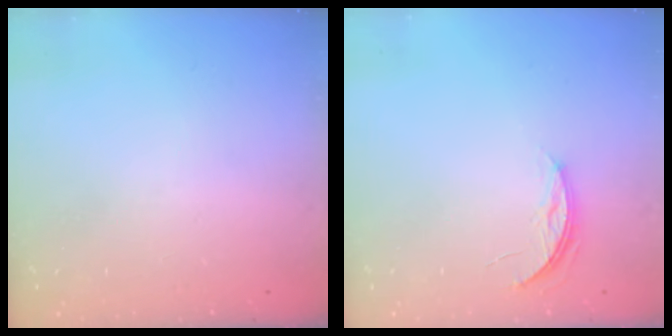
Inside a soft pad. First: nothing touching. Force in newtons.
{"total": 3.9, "press": 3.9, "slide": 0.4}